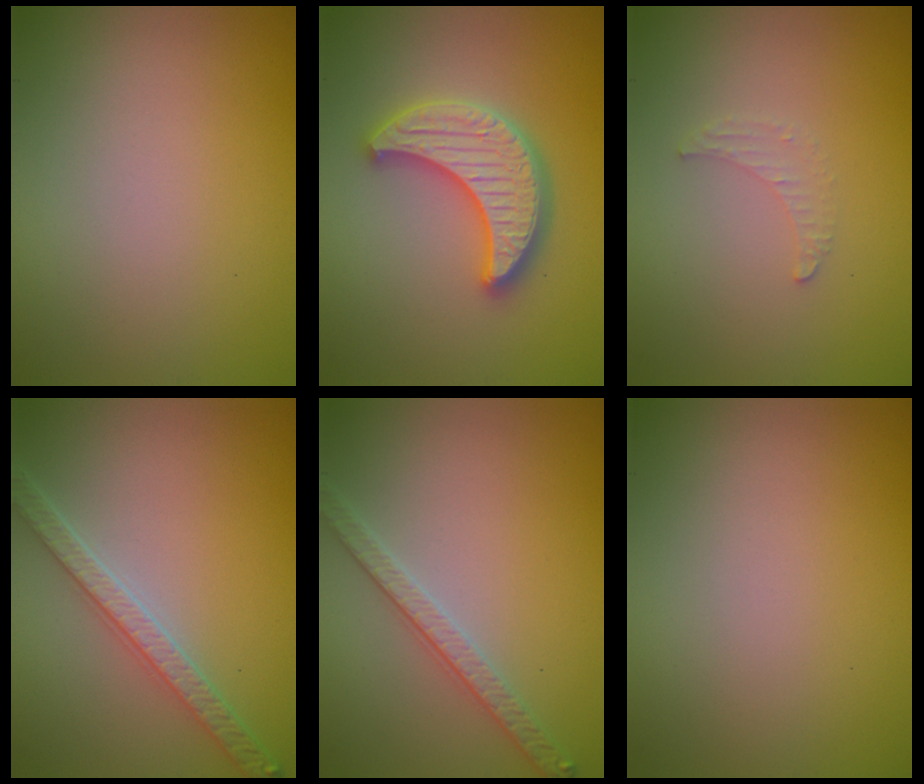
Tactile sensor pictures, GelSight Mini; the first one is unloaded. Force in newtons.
{"total": 5.3, "press": 5.2, "slide": 0.9}
{"total": 1.1, "press": 1.1, "slide": 0.3}
{"total": 4.0, "press": 3.5, "slide": 2.0}
{"total": 2.8, "press": 2.7, "slide": 0.8}
{"total": 0.0}